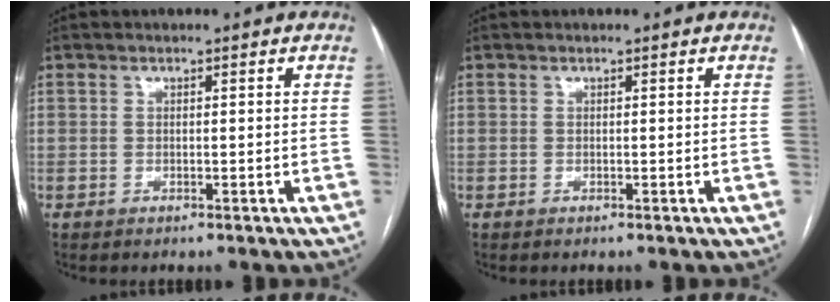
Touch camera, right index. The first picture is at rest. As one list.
[{"total": 0.0}]